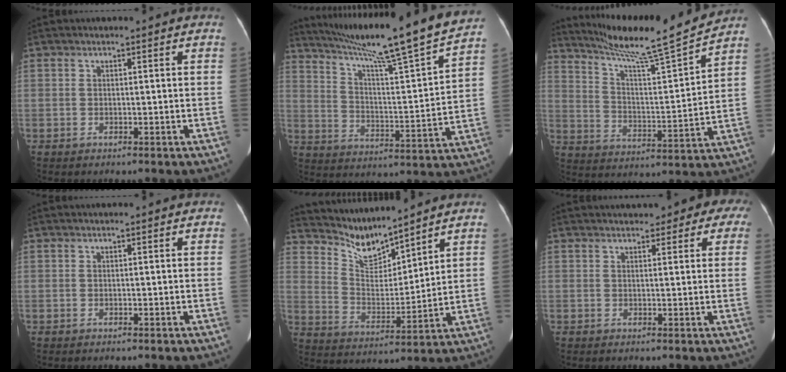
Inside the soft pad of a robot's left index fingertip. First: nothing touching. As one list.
[{"total": 22.7, "force": [19.5, -1.6, 11.6], "torque": [-0.191, -0.036, 0.280]}, {"total": 16.4, "force": [14.8, -1.9, 6.7], "torque": [-0.121, -0.026, 0.231]}, {"total": 0.0}, {"total": 7.7, "force": [7.6, 0.5, 0.7], "torque": [-0.030, -0.006, 0.160]}, {"total": 9.6, "force": [7.1, 5.0, 4.2], "torque": [-0.023, 0.026, 0.069]}]